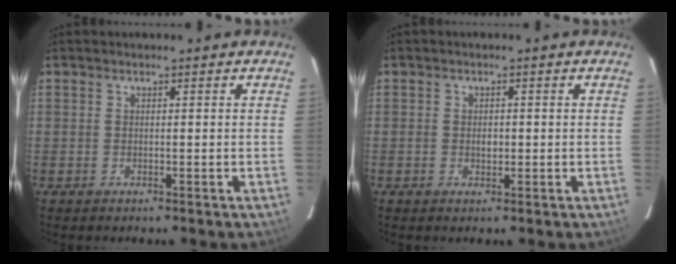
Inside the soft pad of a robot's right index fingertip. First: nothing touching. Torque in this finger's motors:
{"motor_torque": [0.17, 0.03, 0.16, 0.04]}